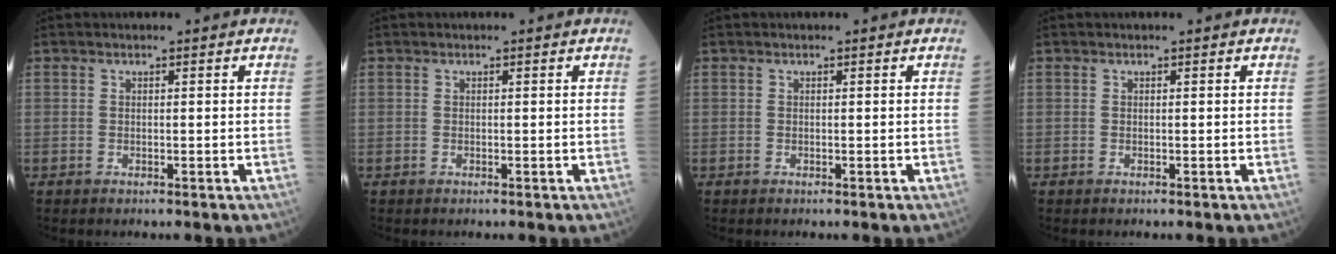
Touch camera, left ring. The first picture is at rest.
{"total": 0.0}
{"total": 0.0}
{"total": 0.0}